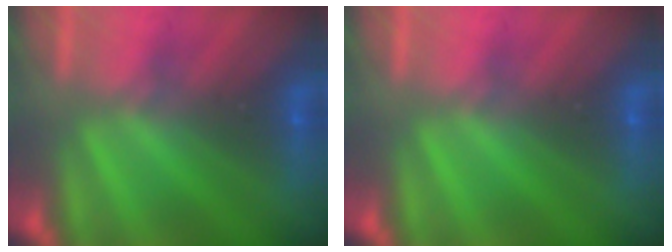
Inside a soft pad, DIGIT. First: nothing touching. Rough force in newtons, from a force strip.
{"total": 0.0}